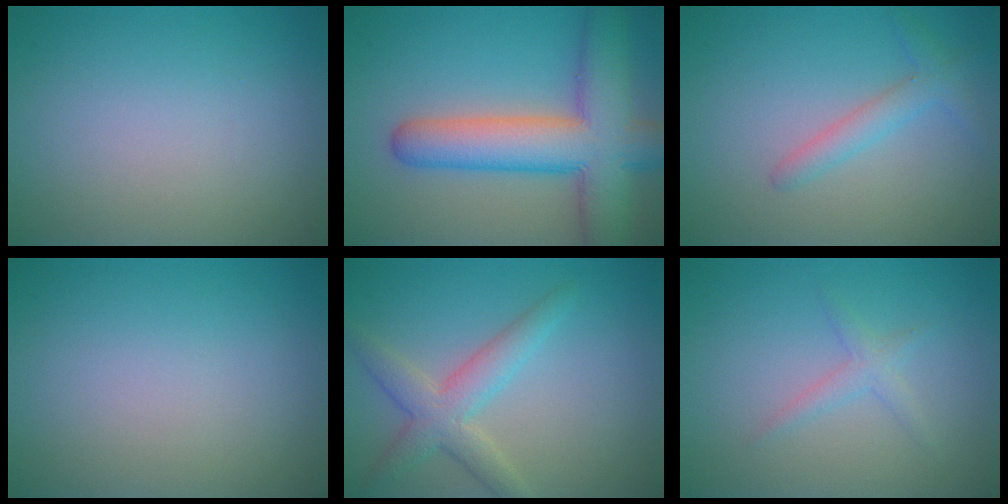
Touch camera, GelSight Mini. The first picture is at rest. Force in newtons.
{"total": 9.5, "press": 9.5, "slide": 0.8}
{"total": 2.2, "press": 2.2, "slide": 0.1}
{"total": 0.0}
{"total": 3.8, "press": 3.8, "slide": 0.1}
{"total": 1.4, "press": 1.4, "slide": 0.1}